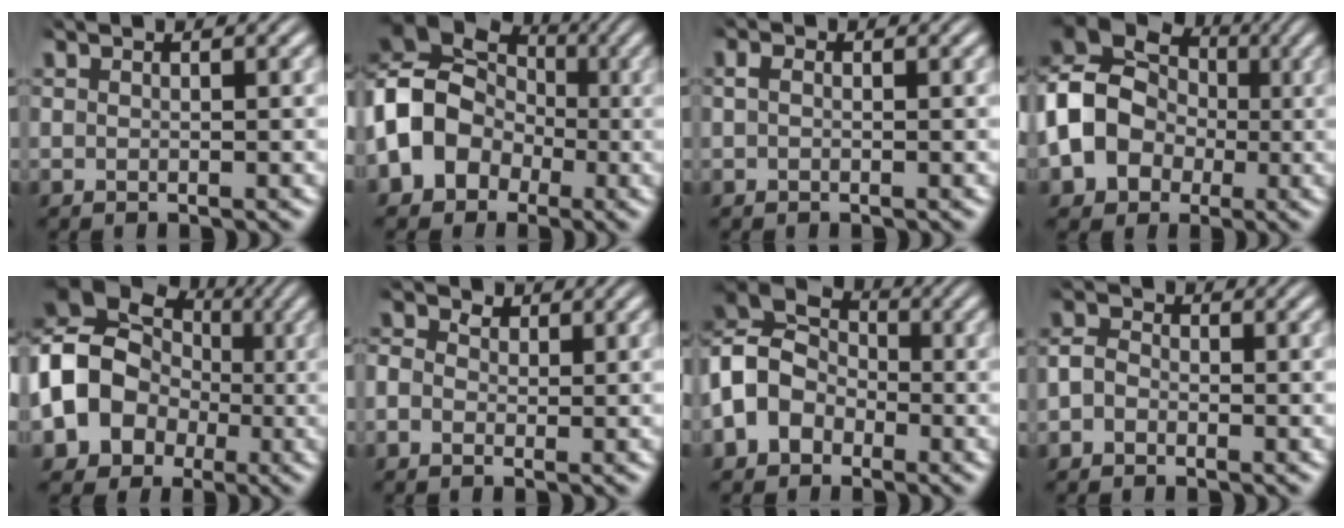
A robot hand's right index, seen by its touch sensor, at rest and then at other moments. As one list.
[{"total": 12.0, "force": [0.2, 10.4, 5.9], "torque": [-0.171, -0.027, 0.002]}, {"total": 0.7, "force": [-0.1, 0.5, 0.5], "torque": [-0.014, 0.002, -0.001]}, {"total": 12.0, "force": [0.5, 10.5, 5.8], "torque": [-0.176, -0.032, 0.013]}, {"total": 14.6, "force": [0.1, 13.0, 6.5], "torque": [-0.192, -0.034, -0.003]}, {"total": 4.1, "force": [0.2, 3.7, 1.7], "torque": [-0.046, 0.000, -0.011]}, {"total": 10.5, "force": [0.7, 9.1, 5.2], "torque": [-0.144, -0.014, 0.002]}, {"total": 2.9, "force": [-0.9, 2.6, 1.0], "torque": [-0.032, -0.008, -0.020]}]